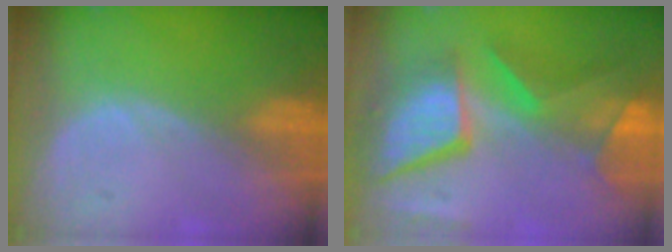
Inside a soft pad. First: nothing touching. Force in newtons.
{"total": 12.4, "press": 10.2, "slide": 7.0}